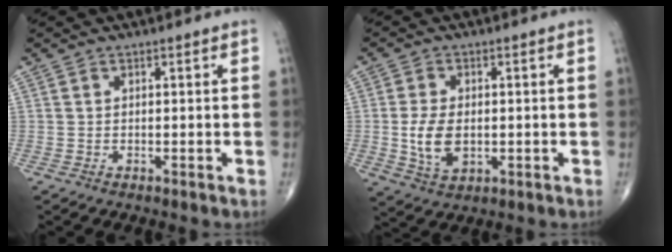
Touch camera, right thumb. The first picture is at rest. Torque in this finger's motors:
{"motor_torque": [-0.21, 0.45, 0.59, -0.09, 0.03]}